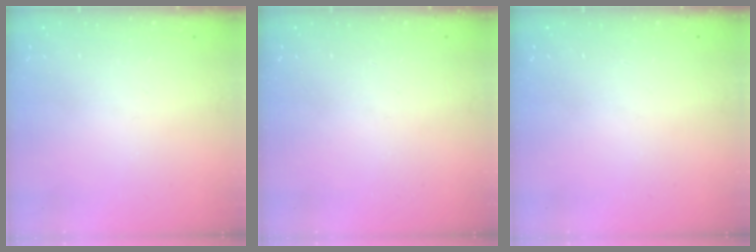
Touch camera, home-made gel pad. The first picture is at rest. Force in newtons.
{"total": 0.0}
{"total": 0.0}